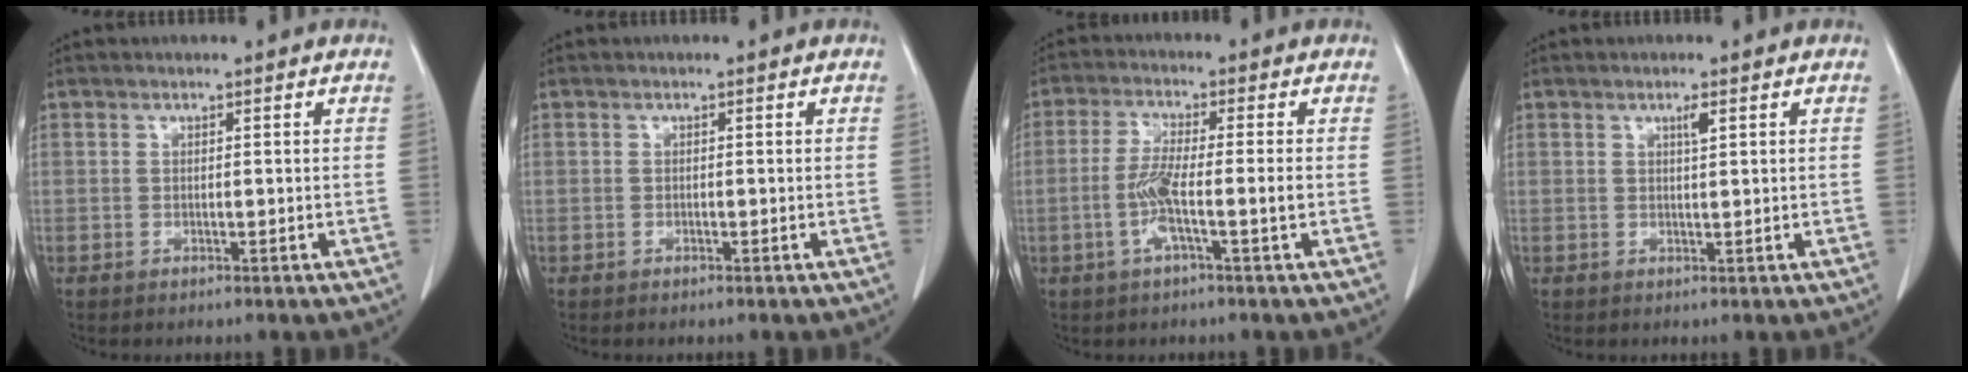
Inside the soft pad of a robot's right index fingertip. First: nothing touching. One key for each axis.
{"total": 0.0}
{"total": 5.7, "fx": -1.6, "fy": -0.2, "fz": 5.5, "tx": -0.111, "ty": -0.001, "tz": -0.033}
{"total": 1.3, "fx": 0.7, "fy": 0.1, "fz": 1.1, "tx": -0.020, "ty": -0.001, "tz": 0.011}